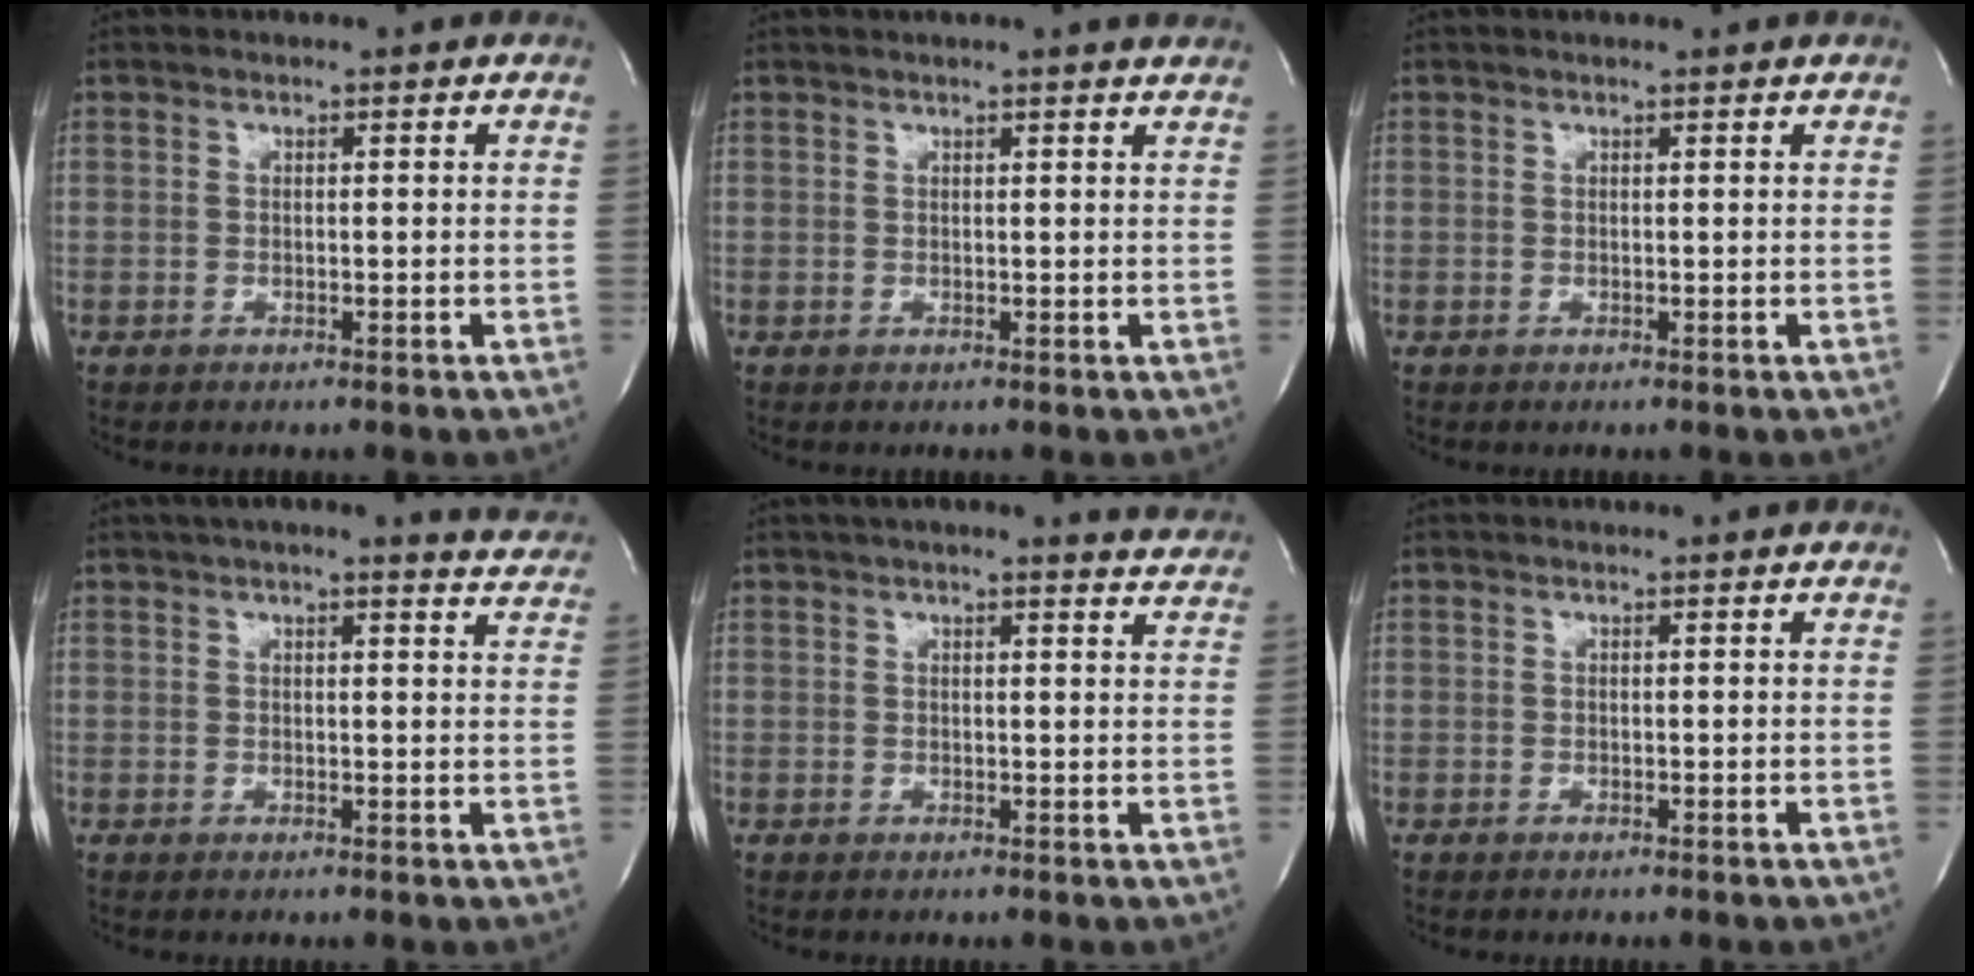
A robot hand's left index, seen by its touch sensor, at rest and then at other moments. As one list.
[{"total": 5.6, "force": [5.2, -0.3, 2.1], "torque": [-0.028, 0.016, 0.046]}, {"total": 1.5, "force": [1.4, -0.1, 0.4], "torque": [-0.007, 0.008, 0.019]}, {"total": 10.4, "force": [9.5, 1.3, 4.1], "torque": [-0.045, 0.002, 0.097]}, {"total": 8.2, "force": [7.6, 0.7, 2.9], "torque": [-0.031, 0.000, 0.072]}, {"total": 0.0}]